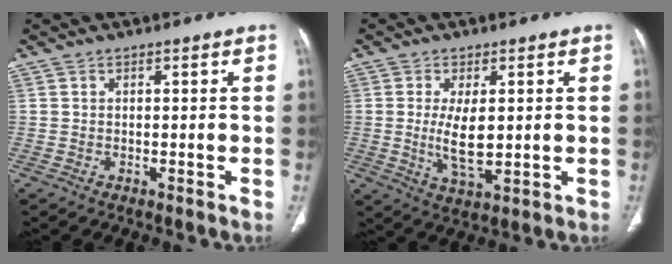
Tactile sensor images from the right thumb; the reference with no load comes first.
{"total": 7.6, "force": [0.3, 3.4, 6.8], "torque": [-0.123, -0.018, 0.012]}